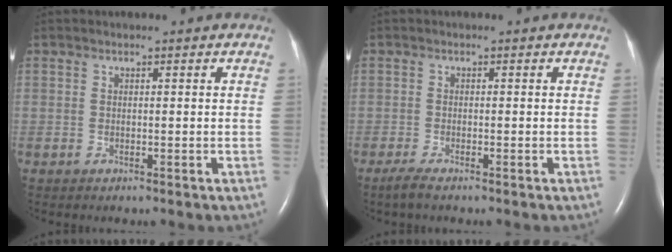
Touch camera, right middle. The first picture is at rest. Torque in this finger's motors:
{"motor_torque": [0.24, -0.22, -0.01, 0.01]}